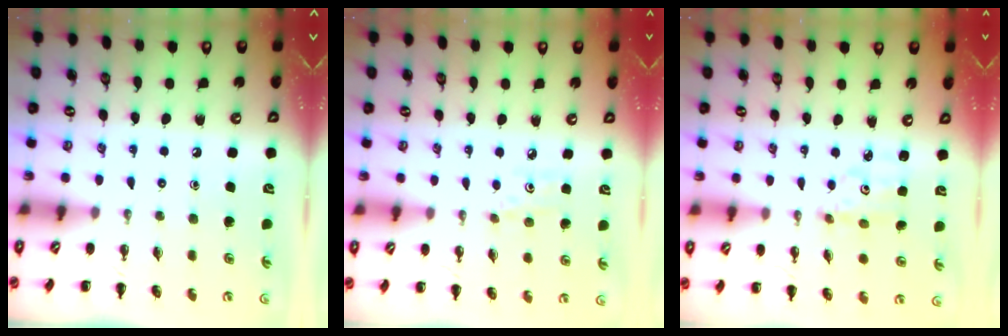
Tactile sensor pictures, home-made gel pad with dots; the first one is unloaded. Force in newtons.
{"total": 3.0, "press": 2.8, "slide": 1.1}
{"total": 2.7, "press": 2.7, "slide": 0.3}